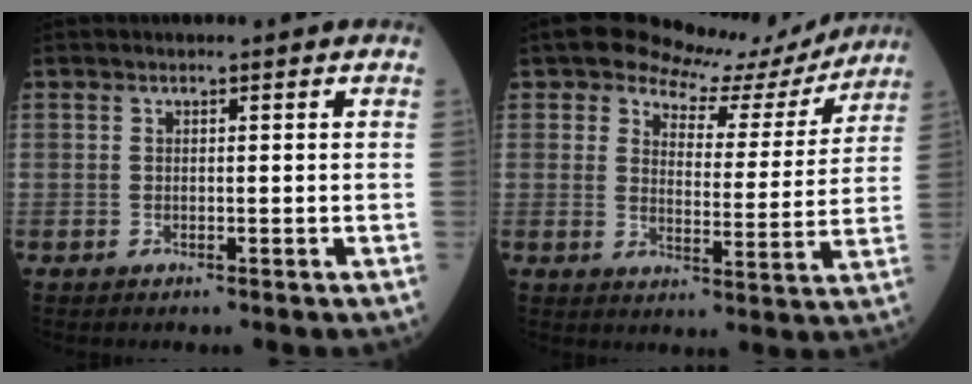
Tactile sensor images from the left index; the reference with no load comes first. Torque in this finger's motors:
{"motor_torque": [0.80, -0.95, 0.00, 0.00]}